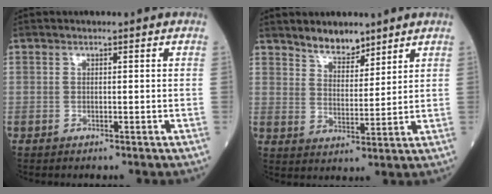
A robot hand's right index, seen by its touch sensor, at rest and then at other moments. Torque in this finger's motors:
{"motor_torque": [-0.14, 0.33, 0.02, 0.04]}